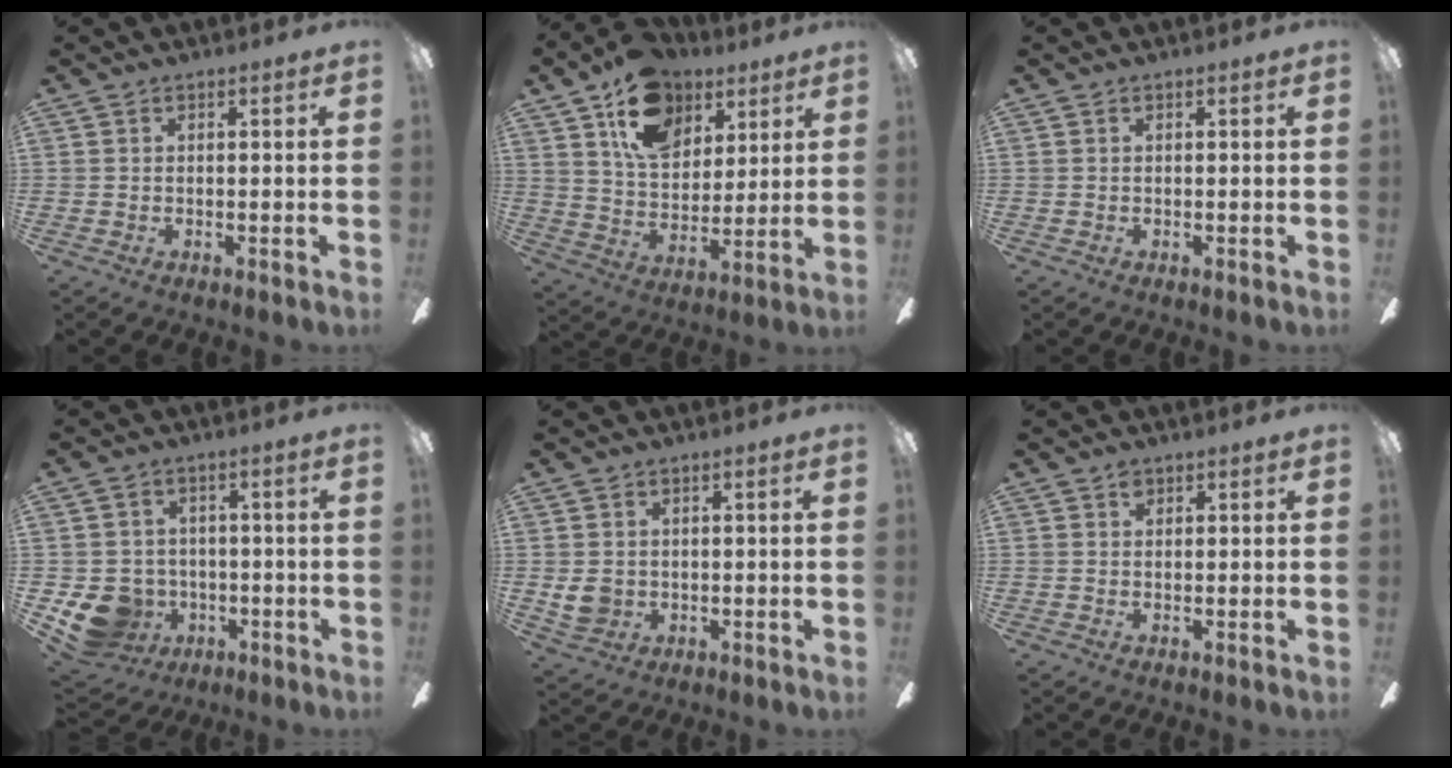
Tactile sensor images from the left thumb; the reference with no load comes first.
{"total": 16.7, "force": [9.5, 11.0, 8.3], "torque": [-0.126, -0.035, 0.177]}
{"total": 0.0}
{"total": 10.8, "force": [-4.2, 9.0, 4.3], "torque": [-0.115, 0.020, -0.069]}
{"total": 4.9, "force": [0.3, 4.4, 2.2], "torque": [-0.049, 0.003, 0.007]}
{"total": 1.5, "force": [0.9, 0.9, 0.7], "torque": [-0.009, -0.001, 0.015]}